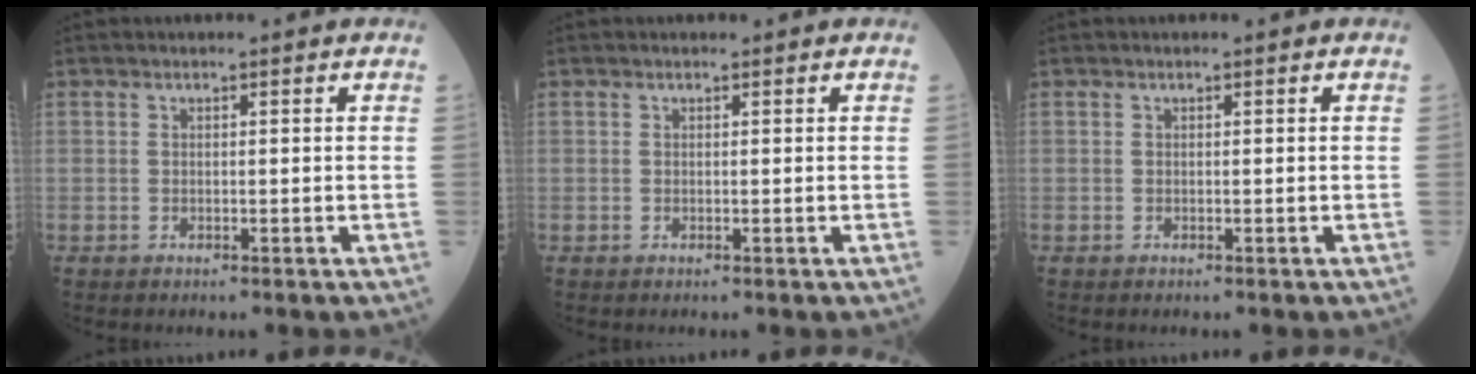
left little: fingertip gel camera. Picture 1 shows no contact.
{"total": 0.0}
{"total": 0.0}